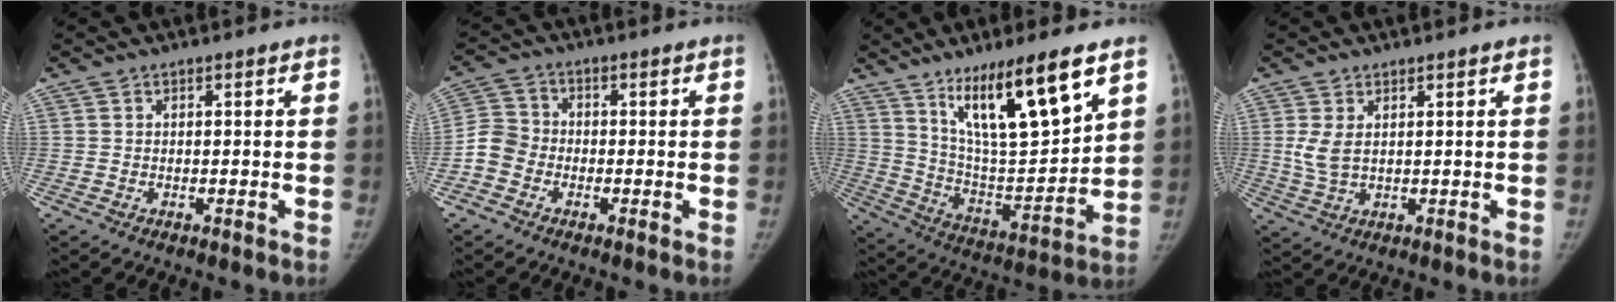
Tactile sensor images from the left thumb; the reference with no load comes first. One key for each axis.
{"total": 5.1, "fx": -2.0, "fy": 4.3, "fz": 1.9, "tx": -0.029, "ty": 0.013, "tz": -0.051}
{"total": 19.2, "fx": 11.2, "fy": 4.1, "fz": 15.1, "tx": -0.231, "ty": -0.058, "tz": 0.209}
{"total": 4.1, "fx": 1.3, "fy": 2.1, "fz": 3.3, "tx": -0.071, "ty": -0.007, "tz": 0.034}